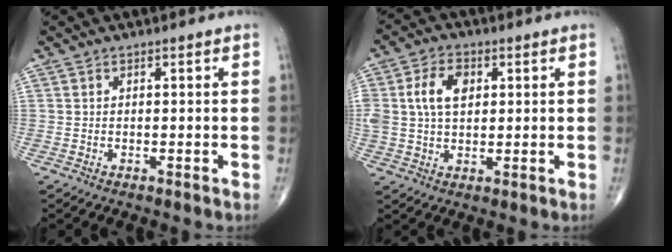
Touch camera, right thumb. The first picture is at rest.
{"total": 7.7, "force": [1.7, 5.1, 5.5], "torque": [-0.097, 0.006, 0.032]}